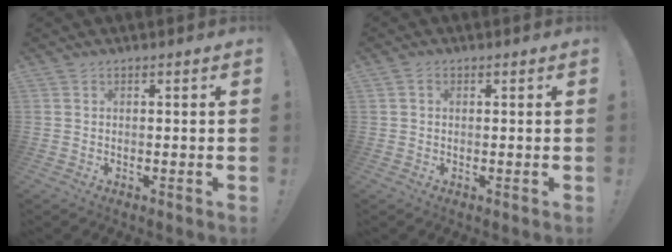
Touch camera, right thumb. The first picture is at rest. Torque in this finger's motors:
{"motor_torque": [-0.30, 0.13, -0.03, -0.04, -0.01]}